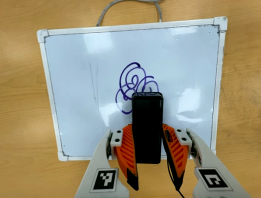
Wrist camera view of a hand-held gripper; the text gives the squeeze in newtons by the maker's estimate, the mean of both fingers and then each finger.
{"total": 4.1, "left": 2.7, "right": 5.5}